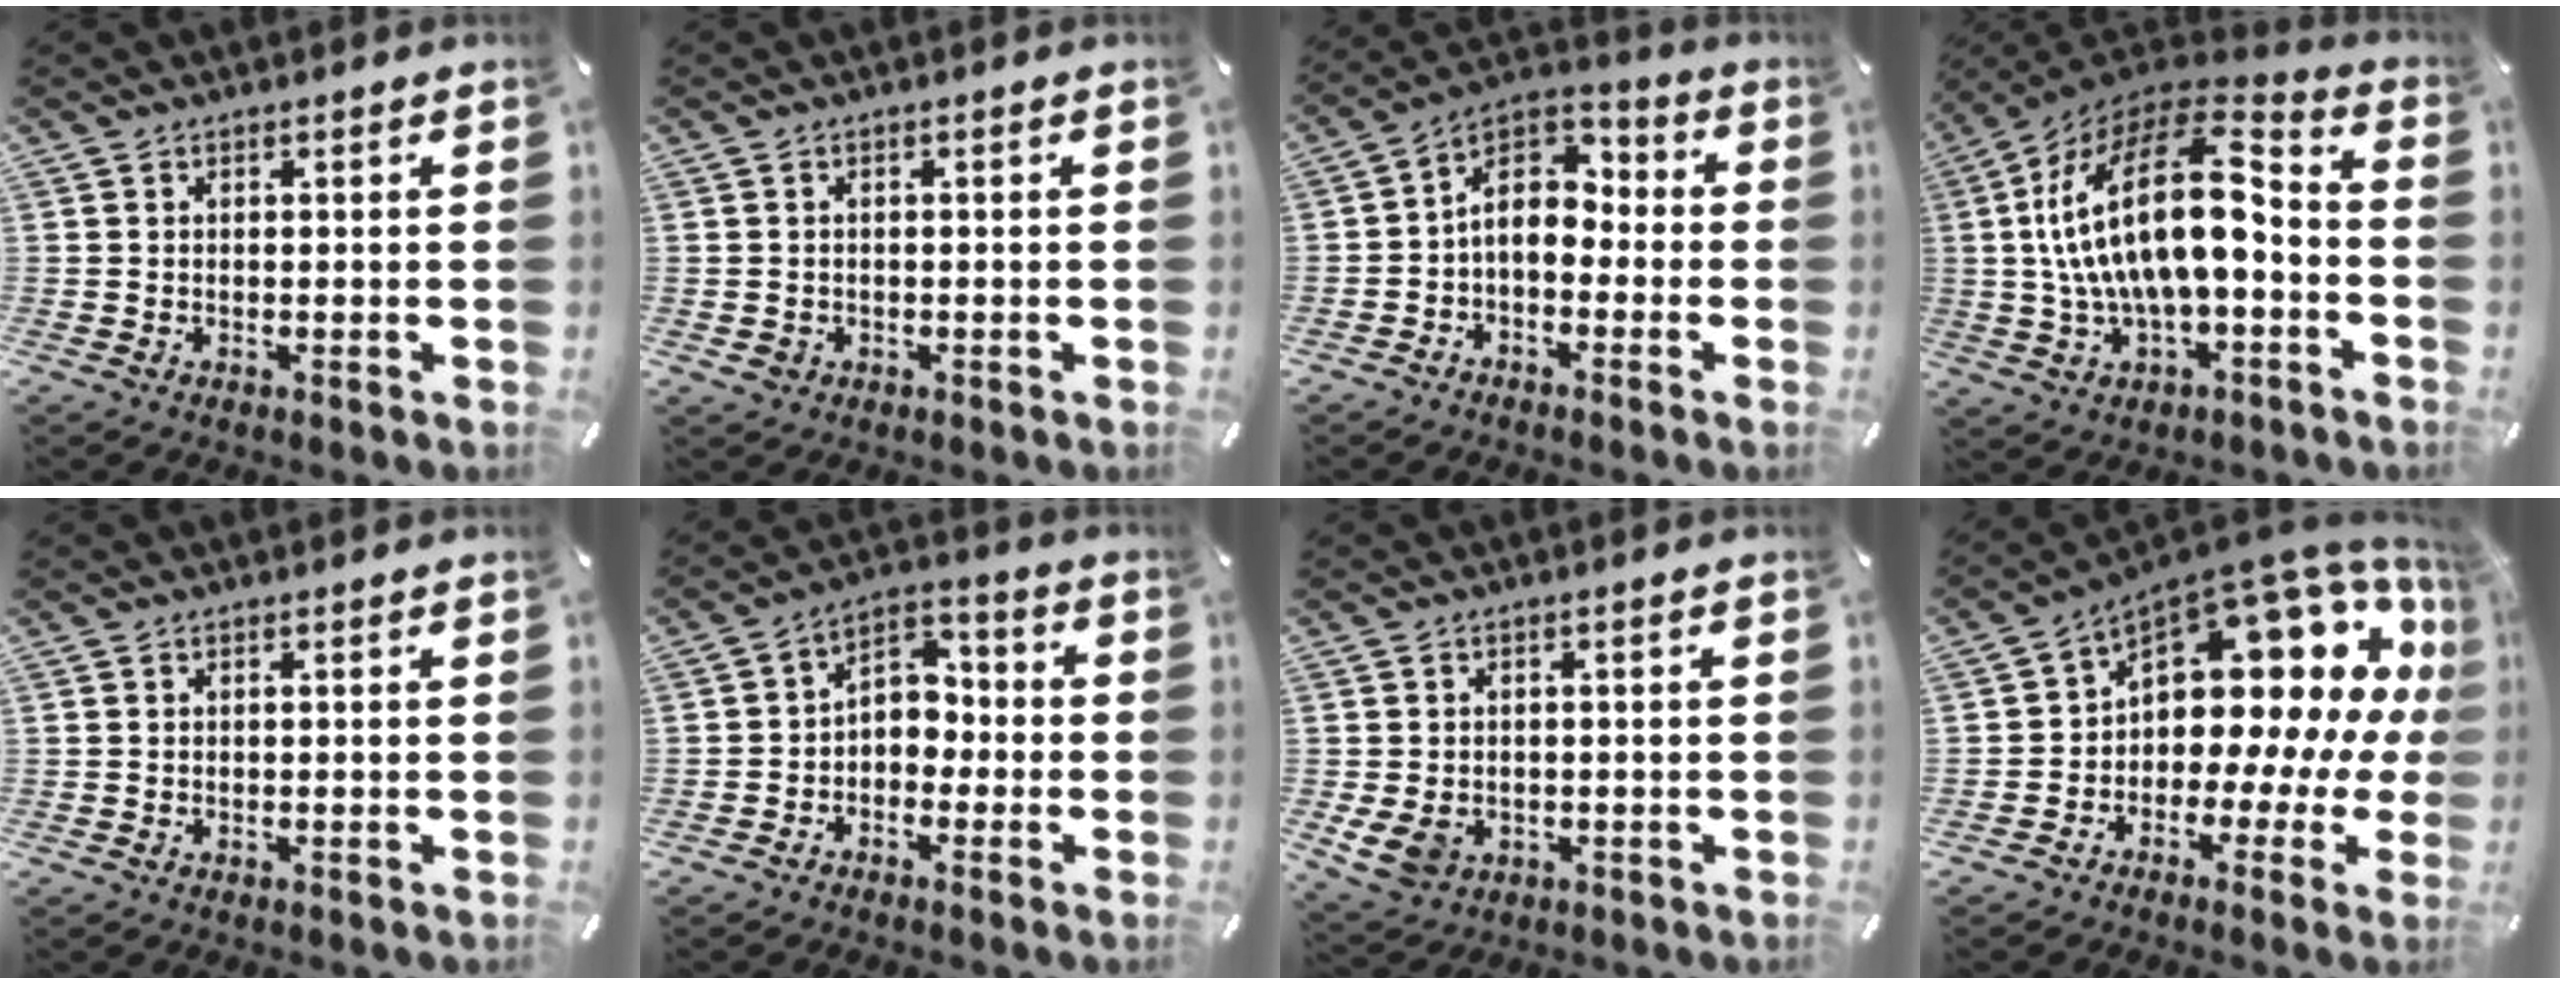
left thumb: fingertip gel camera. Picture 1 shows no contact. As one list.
[{"total": 1.4, "force": [-0.4, 1.3, 0.6], "torque": [-0.013, 0.004, -0.009]}, {"total": 8.4, "force": [-0.7, 6.4, 5.4], "torque": [-0.103, 0.008, -0.016]}, {"total": 23.3, "force": [1.6, 11.7, 20.1], "torque": [-0.379, -0.001, 0.024]}, {"total": 0.0}, {"total": 5.4, "force": [-2.0, 4.6, 2.0], "torque": [-0.037, 0.017, -0.041]}, {"total": 5.2, "force": [-1.2, 4.3, 2.8], "torque": [-0.065, 0.000, -0.025]}, {"total": 17.3, "force": [6.9, 10.5, 12.0], "torque": [-0.161, -0.073, 0.114]}]